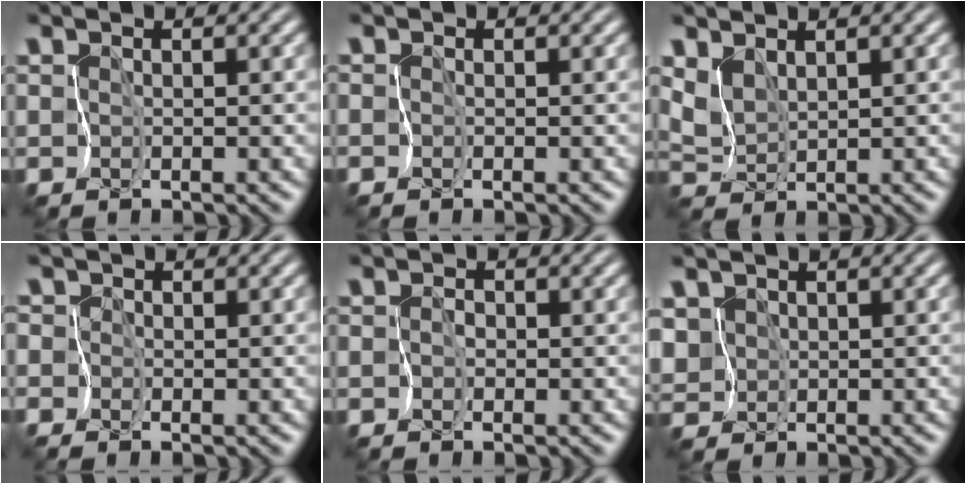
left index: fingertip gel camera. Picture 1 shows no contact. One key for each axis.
{"total": 0.0}
{"total": 1.9, "fx": 1.7, "fy": 0.5, "fz": 0.8, "tx": -0.025, "ty": 0.003, "tz": 0.036}
{"total": 3.9, "fx": 0.7, "fy": 3.6, "fz": 1.4, "tx": -0.019, "ty": 0.035, "tz": -0.030}
{"total": 0.8, "fx": -0.4, "fy": 0.6, "fz": 0.2, "tx": 0.016, "ty": 0.003, "tz": -0.009}
{"total": 2.1, "fx": 0.4, "fy": 2.0, "fz": 0.8, "tx": -0.022, "ty": 0.006, "tz": 0.012}